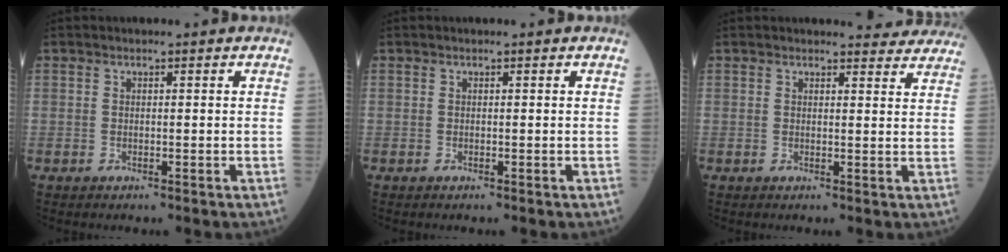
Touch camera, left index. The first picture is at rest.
{"total": 0.0}
{"total": 6.8, "force": [6.6, 1.2, 0.7], "torque": [0.008, -0.012, 0.050]}